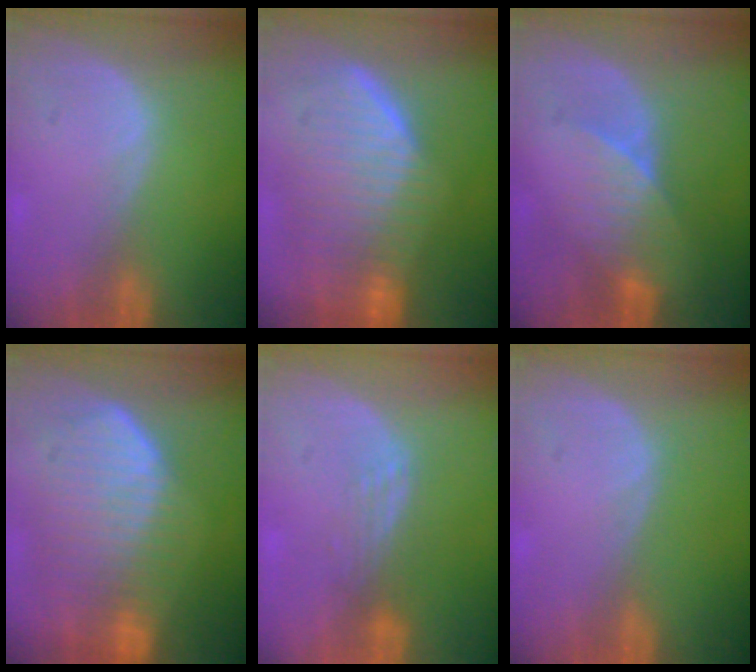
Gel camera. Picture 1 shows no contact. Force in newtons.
{"total": 10.3, "press": 9.1, "slide": 4.8}
{"total": 4.9, "press": 4.7, "slide": 1.3}
{"total": 10.7, "press": 9.4, "slide": 5.2}
{"total": 3.0, "press": 2.5, "slide": 1.7}
{"total": 0.0}